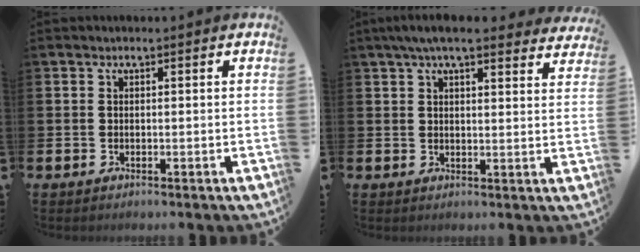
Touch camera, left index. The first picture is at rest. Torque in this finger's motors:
{"motor_torque": [1.07, -1.06, 1.04, 0.21]}